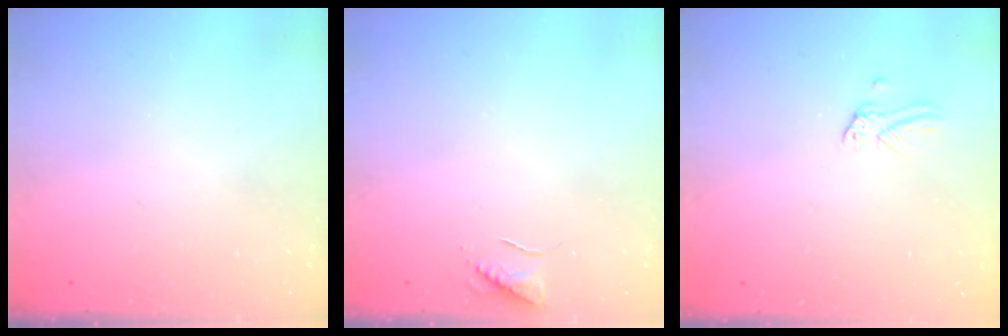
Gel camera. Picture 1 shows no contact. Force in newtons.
{"total": 5.7, "press": 5.6, "slide": 0.7}
{"total": 0.0}